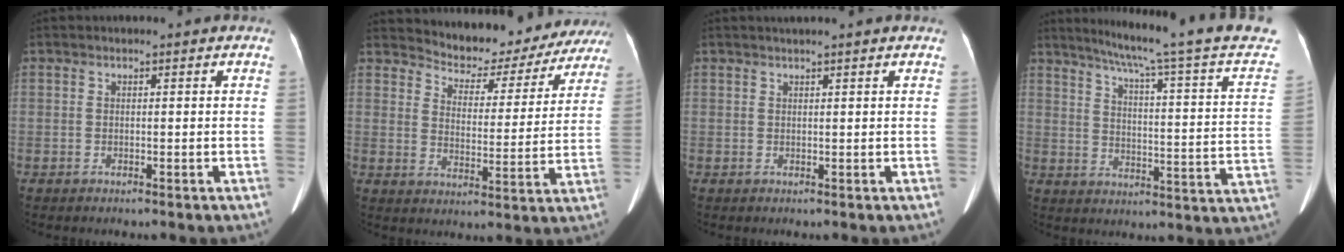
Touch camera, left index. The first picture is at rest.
{"total": 14.4, "force": [13.5, 4.5, 1.9], "torque": [-0.013, -0.009, 0.158]}
{"total": 2.8, "force": [2.4, -0.5, 1.5], "torque": [-0.018, 0.022, 0.033]}
{"total": 23.8, "force": [20.6, -1.8, 11.9], "torque": [-0.179, -0.067, 0.250]}